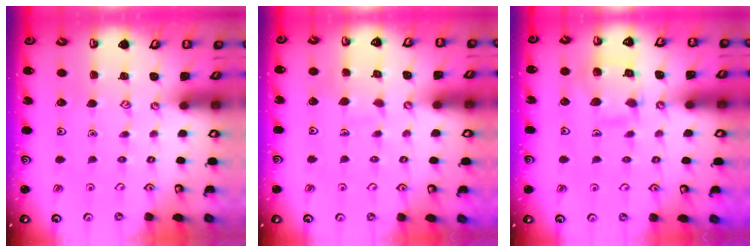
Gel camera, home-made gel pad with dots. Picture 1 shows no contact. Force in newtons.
{"total": 5.0, "press": 5.0, "slide": 0.5}
{"total": 10.3, "press": 10.3, "slide": 0.9}